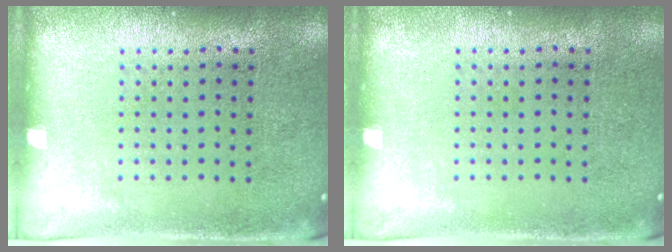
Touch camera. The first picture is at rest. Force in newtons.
{"total": 0.0}